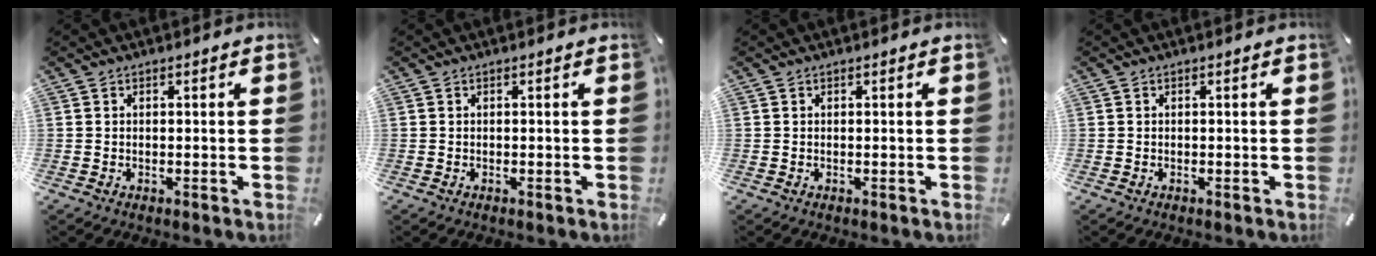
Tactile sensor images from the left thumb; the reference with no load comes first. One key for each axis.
{"total": 0.0}
{"total": 0.0}
{"total": 0.0}